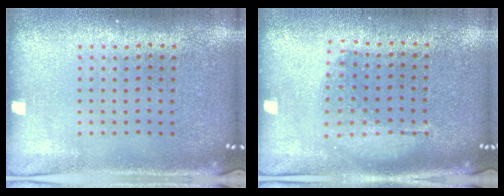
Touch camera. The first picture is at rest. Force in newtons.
{"total": 1.2, "press": 1.1, "slide": 0.5}